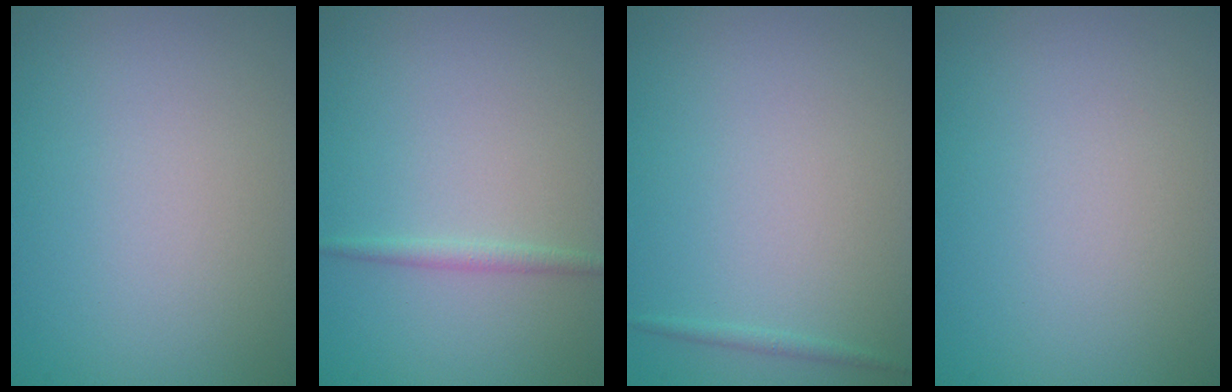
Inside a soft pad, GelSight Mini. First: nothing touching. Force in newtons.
{"total": 1.0, "press": 1.0, "slide": 0.0}
{"total": 0.6, "press": 0.6, "slide": 0.1}
{"total": 0.0}